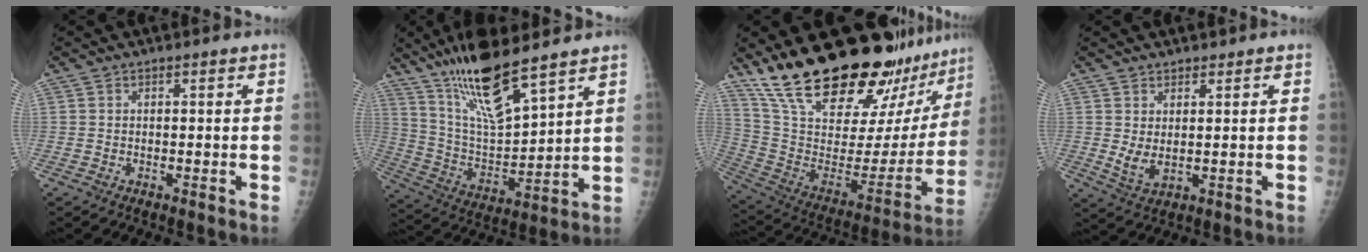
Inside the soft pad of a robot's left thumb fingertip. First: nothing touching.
{"total": 17.2, "force": [12.3, 3.8, 11.4], "torque": [-0.192, -0.065, 0.240]}
{"total": 33.8, "force": [26.3, 10.2, 18.7], "torque": [-0.279, -0.116, 0.401]}
{"total": 4.3, "force": [1.2, 2.8, 3.1], "torque": [-0.050, -0.017, 0.030]}